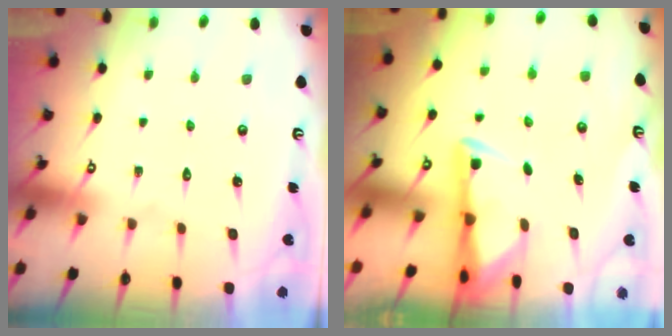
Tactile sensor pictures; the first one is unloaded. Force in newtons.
{"total": 3.0, "press": 2.9, "slide": 0.6}